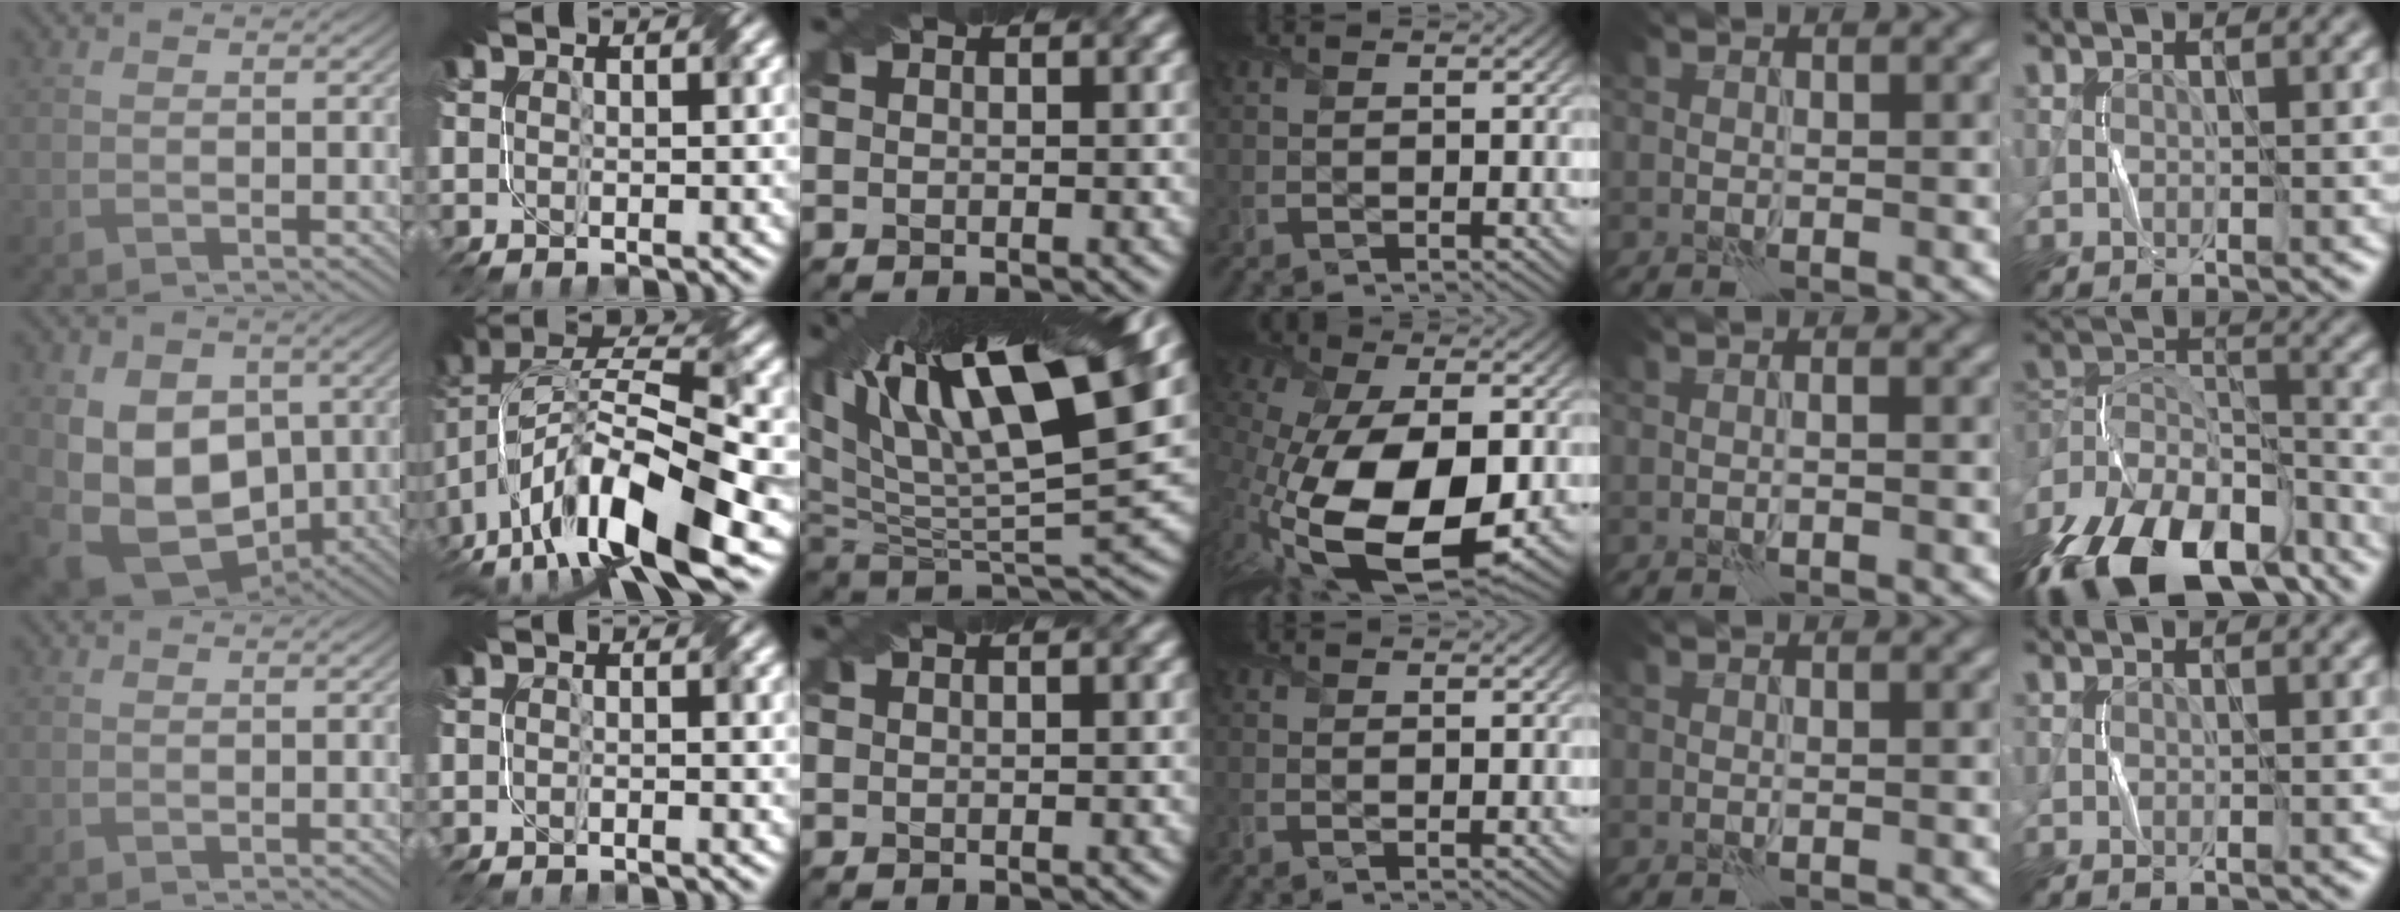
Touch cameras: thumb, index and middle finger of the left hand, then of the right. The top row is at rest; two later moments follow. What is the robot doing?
{"motion": "fold", "object": "netting"}